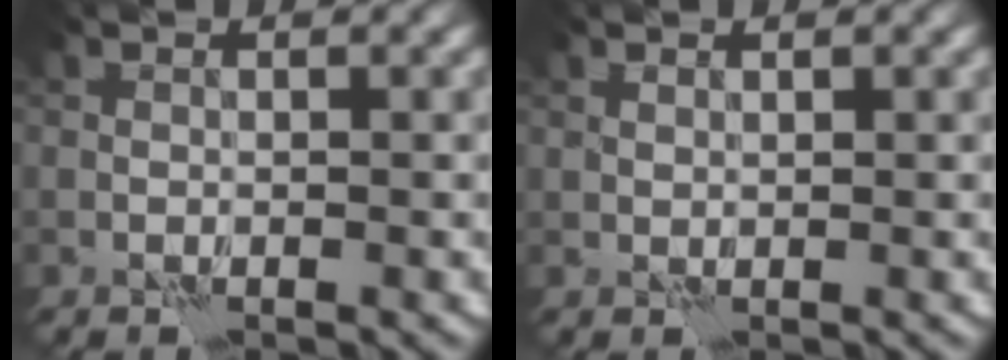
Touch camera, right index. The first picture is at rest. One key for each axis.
{"total": 0.7, "fx": 0.5, "fy": 0.3, "fz": 0.1, "tx": -0.007, "ty": -0.002, "tz": 0.012}